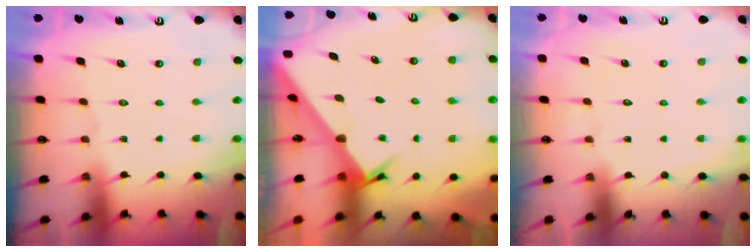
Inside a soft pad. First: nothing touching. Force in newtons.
{"total": 2.2, "press": 2.2, "slide": 0.2}
{"total": 1.6, "press": 1.6, "slide": 0.1}